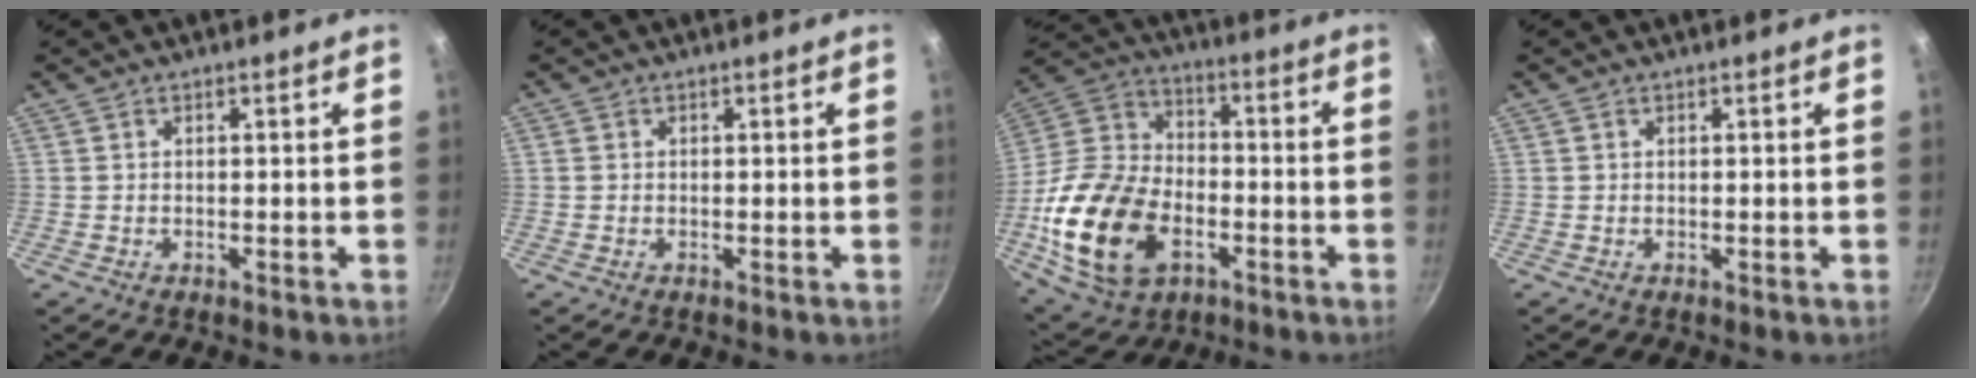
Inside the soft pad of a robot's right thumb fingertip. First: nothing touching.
{"total": 0.7, "force": [0.0, 0.6, 0.2], "torque": [-0.002, 0.002, -0.002]}
{"total": 22.6, "force": [-6.7, 14.9, 15.6], "torque": [-0.298, 0.030, -0.123]}
{"total": 0.0}